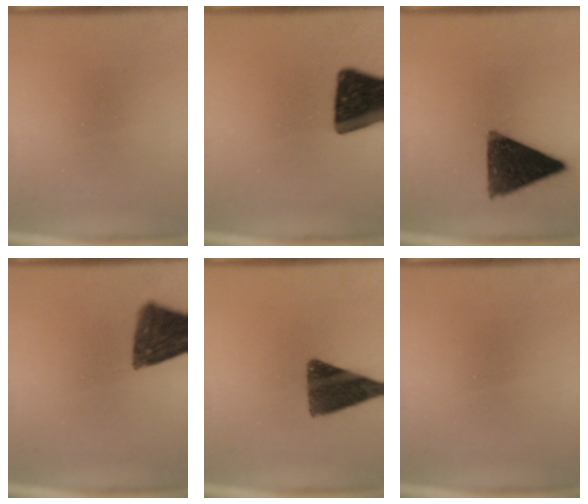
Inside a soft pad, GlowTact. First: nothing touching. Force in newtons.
{"total": 16.2}
{"total": 12.6}
{"total": 12.5}
{"total": 11.5}
{"total": 0.0}